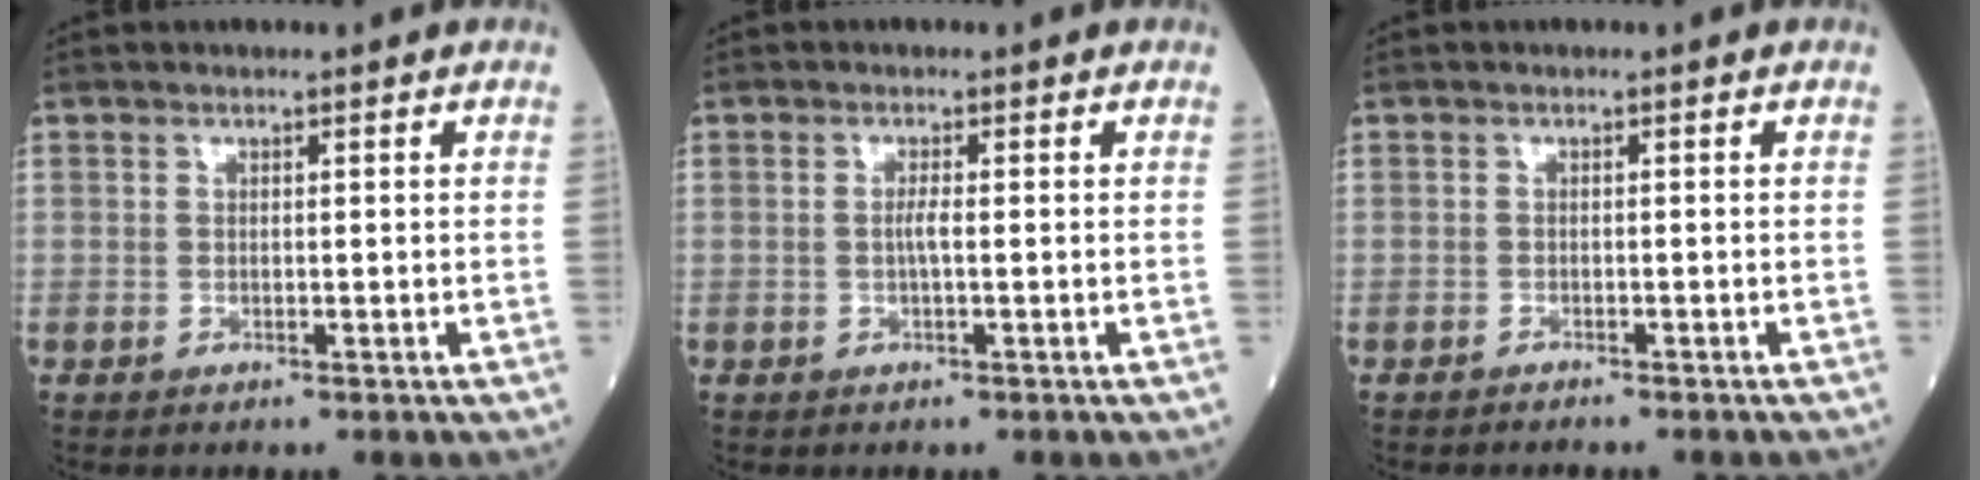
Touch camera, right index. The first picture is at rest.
{"total": 1.4, "force": [-0.1, 0.0, 1.4], "torque": [-0.029, 0.001, 0.000]}
{"total": 2.5, "force": [-2.3, 0.3, 1.0], "torque": [-0.020, -0.002, -0.023]}